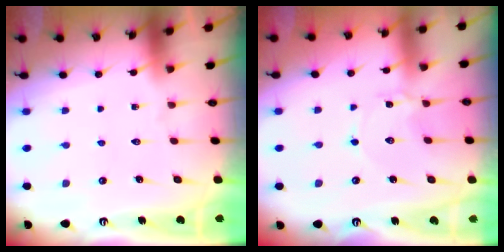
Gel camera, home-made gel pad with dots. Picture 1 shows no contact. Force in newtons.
{"total": 1.6, "press": 1.6, "slide": 0.2}